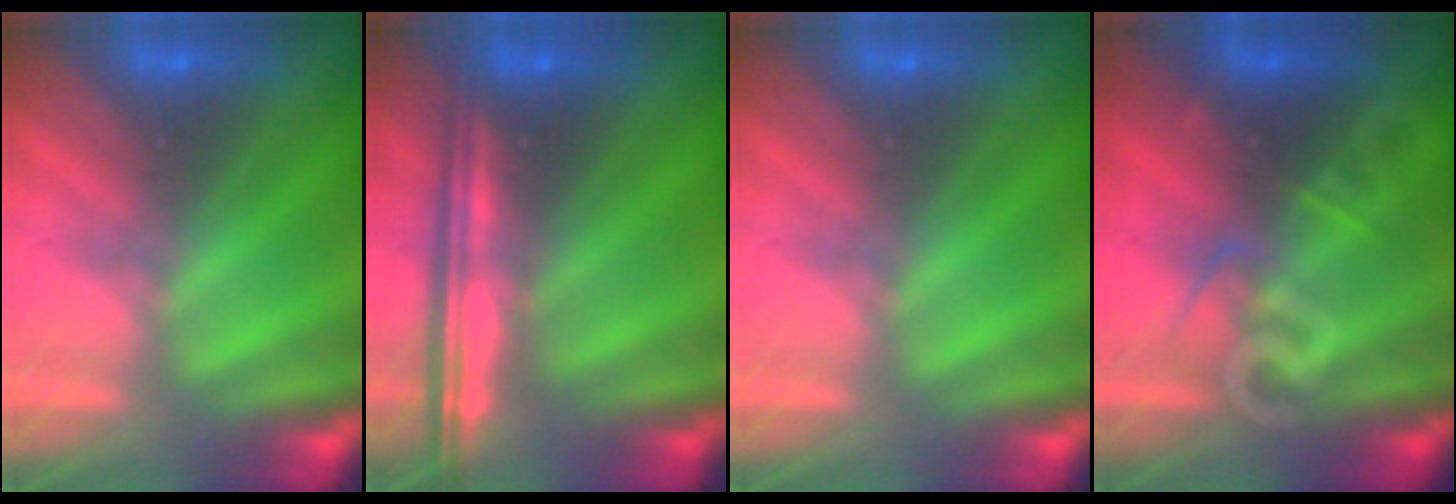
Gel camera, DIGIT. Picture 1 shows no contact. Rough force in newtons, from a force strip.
{"total": 8.5}
{"total": 0.0}
{"total": 2.8}